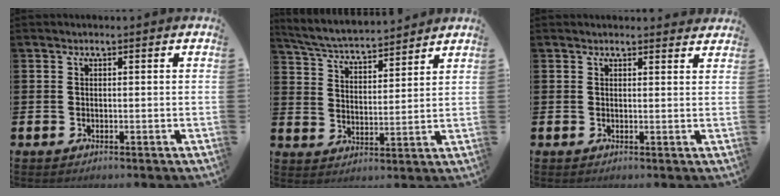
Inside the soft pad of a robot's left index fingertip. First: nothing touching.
{"total": 5.2, "force": [5.1, 0.4, 0.8], "torque": [-0.039, -0.038, 0.086]}
{"total": 1.4, "force": [1.4, 0.3, 0.0], "torque": [0.010, -0.006, 0.023]}